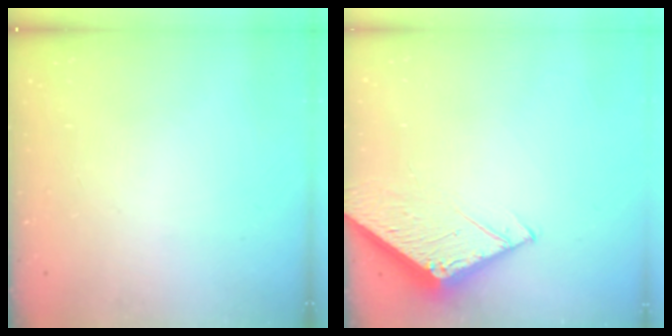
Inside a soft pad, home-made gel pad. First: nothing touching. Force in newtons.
{"total": 5.0, "press": 4.9, "slide": 0.5}